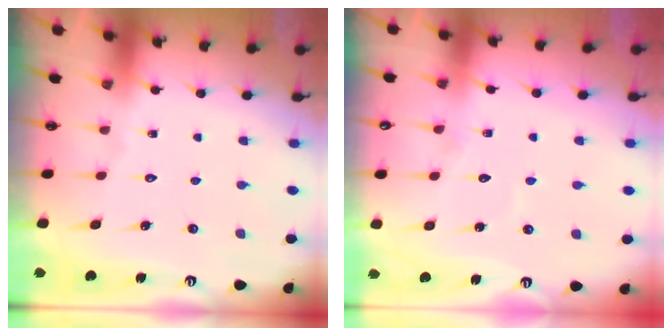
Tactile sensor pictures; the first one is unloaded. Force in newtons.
{"total": 5.7, "press": 5.7, "slide": 0.5}